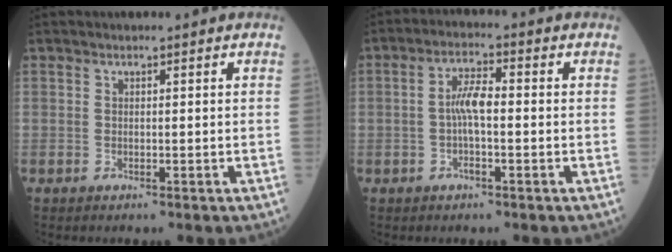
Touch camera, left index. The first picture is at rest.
{"total": 4.7, "force": [-0.5, 1.1, 4.6], "torque": [-0.094, 0.008, -0.013]}